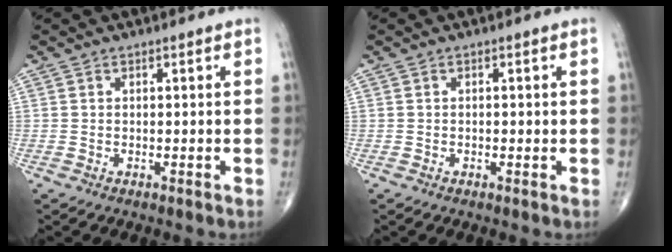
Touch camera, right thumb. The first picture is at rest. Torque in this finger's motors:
{"motor_torque": [-0.27, -0.06, -0.26, -0.11, 0.04]}